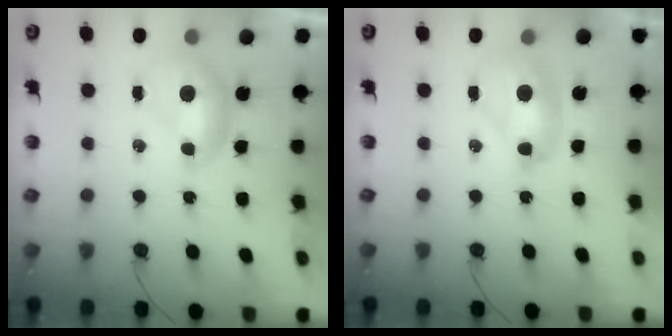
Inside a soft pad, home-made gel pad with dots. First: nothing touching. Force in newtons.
{"total": 2.6, "press": 2.6, "slide": 0.2}